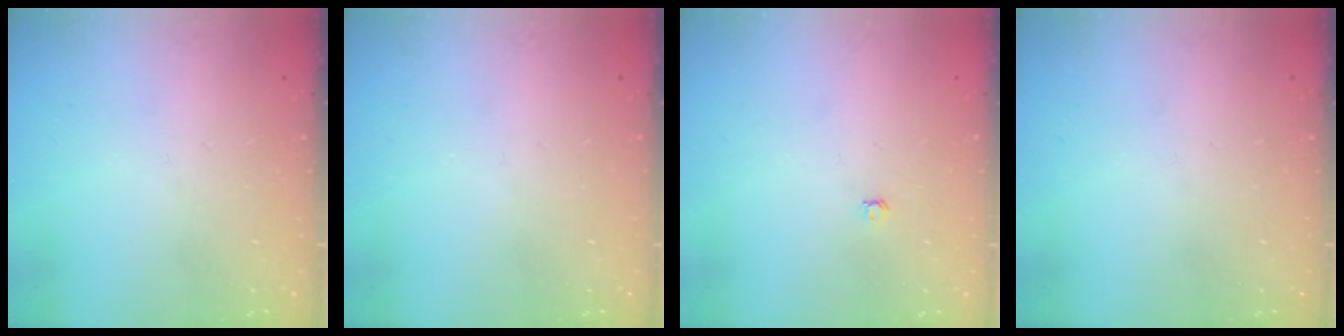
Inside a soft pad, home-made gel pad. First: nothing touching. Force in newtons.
{"total": 0.0}
{"total": 3.0, "press": 3.0, "slide": 0.3}
{"total": 0.0}